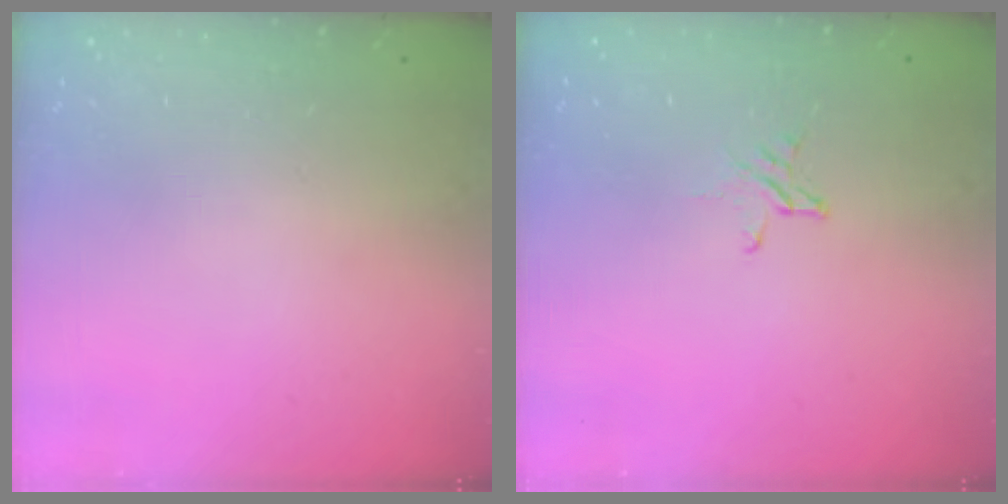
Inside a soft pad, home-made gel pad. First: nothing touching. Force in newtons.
{"total": 2.7, "press": 2.7, "slide": 0.2}